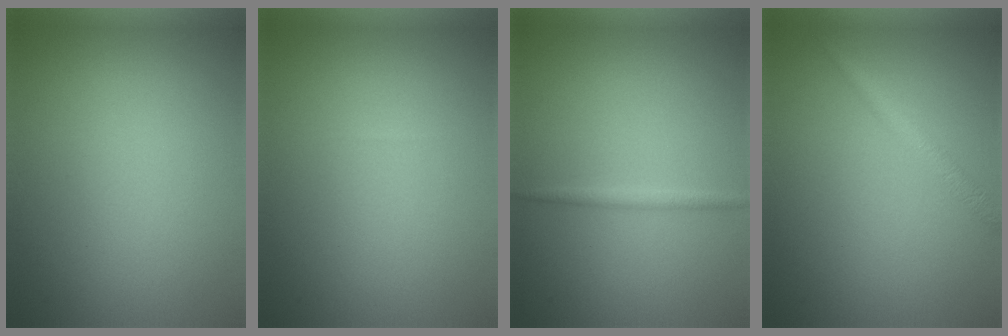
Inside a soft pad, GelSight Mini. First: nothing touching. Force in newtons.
{"total": 0.0}
{"total": 1.1, "press": 1.1, "slide": 0.0}
{"total": 1.8, "press": 1.8, "slide": 0.0}